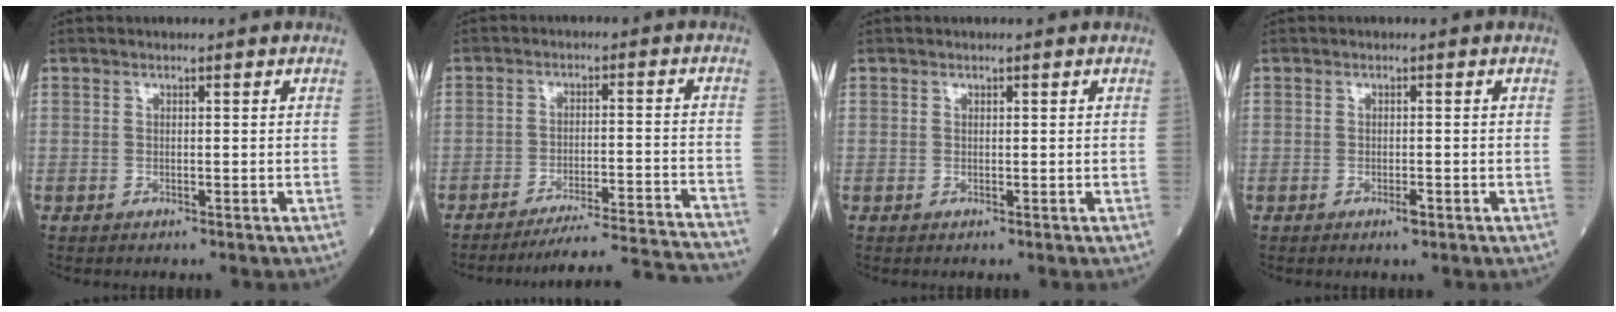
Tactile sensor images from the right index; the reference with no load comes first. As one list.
[{"total": 19.2, "force": [-18.6, -2.5, 4.2], "torque": [-0.028, -0.021, -0.248]}, {"total": 0.0}, {"total": 1.1, "force": [-0.6, 0.2, 0.9], "torque": [-0.014, -0.002, -0.010]}]